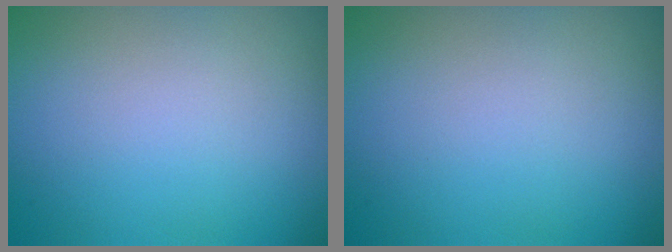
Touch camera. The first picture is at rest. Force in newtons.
{"total": 0.0}